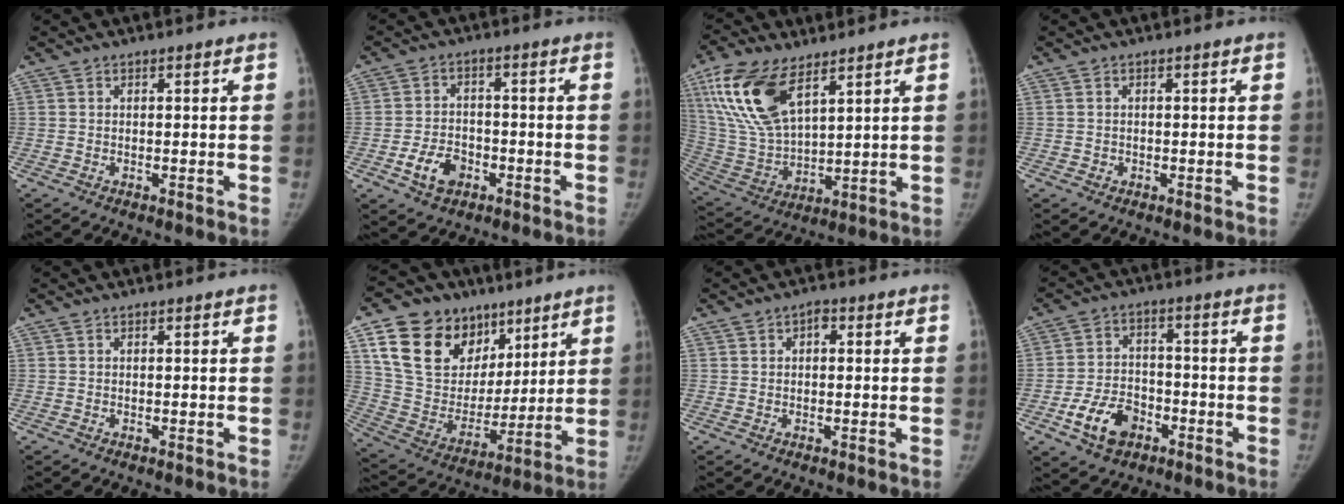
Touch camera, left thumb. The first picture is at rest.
{"total": 6.9, "force": [-3.1, 4.8, 3.8], "torque": [-0.054, 0.019, -0.051]}
{"total": 17.2, "force": [8.8, 8.0, 12.3], "torque": [-0.247, -0.027, 0.182]}
{"total": 0.9, "force": [-0.3, 0.8, 0.2], "torque": [0.004, 0.004, -0.006]}
{"total": 0.0}
{"total": 22.8, "force": [11.5, 16.2, 11.1], "torque": [-0.161, -0.019, 0.214]}
{"total": 1.9, "force": [0.3, 1.4, 1.2], "torque": [-0.007, 0.006, -0.001]}
{"total": 9.9, "force": [-4.7, 6.7, 5.6], "torque": [-0.084, 0.025, -0.079]}